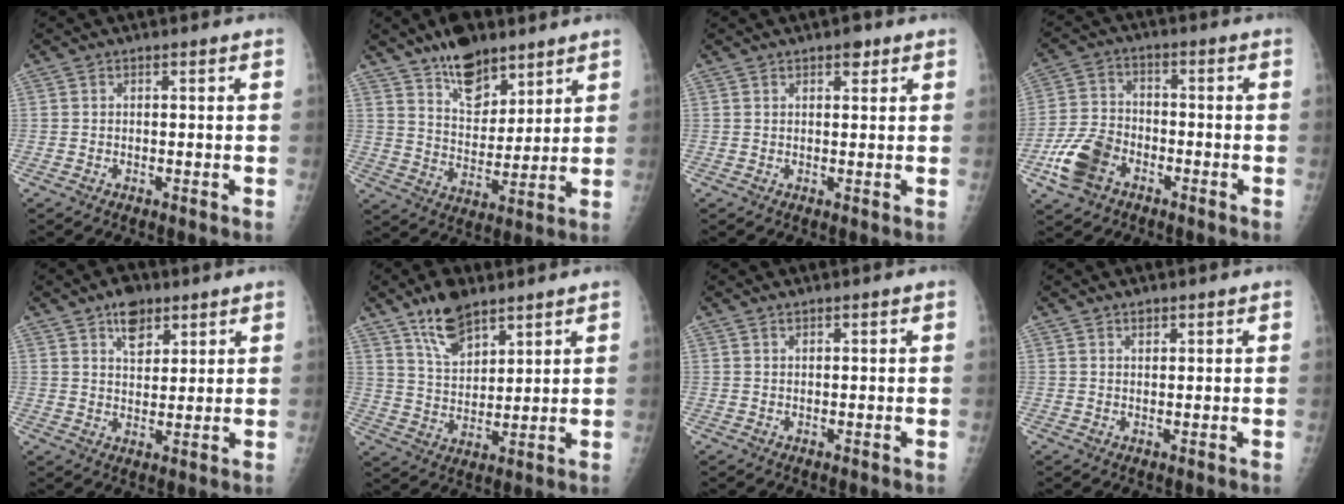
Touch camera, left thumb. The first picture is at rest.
{"total": 12.1, "force": [8.8, 5.8, 5.9], "torque": [-0.063, -0.060, 0.155]}
{"total": 2.2, "force": [1.4, 1.1, 1.2], "torque": [-0.005, -0.005, 0.018]}
{"total": 9.9, "force": [-4.6, 6.7, 5.6], "torque": [-0.109, 0.020, -0.089]}
{"total": 6.3, "force": [3.9, 3.7, 3.4], "torque": [-0.029, -0.021, 0.063]}
{"total": 9.6, "force": [6.8, 4.4, 5.2], "torque": [-0.075, -0.038, 0.132]}
{"total": 0.8, "force": [0.7, 0.3, 0.3], "torque": [-0.002, -0.004, 0.012]}
{"total": 1.5, "force": [1.1, 0.8, 0.6], "torque": [-0.001, -0.007, 0.018]}